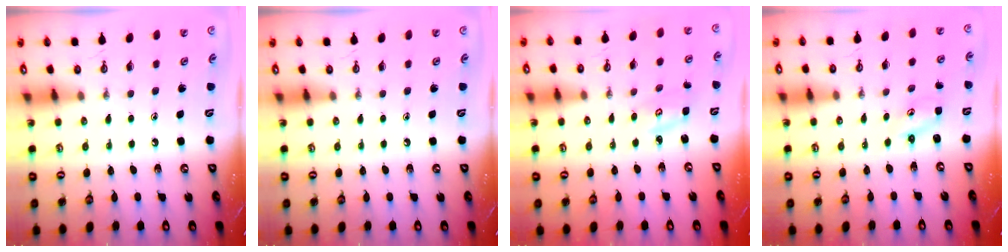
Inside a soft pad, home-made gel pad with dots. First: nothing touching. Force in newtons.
{"total": 0.0}
{"total": 2.8, "press": 2.8, "slide": 0.4}
{"total": 1.9, "press": 1.9, "slide": 0.3}